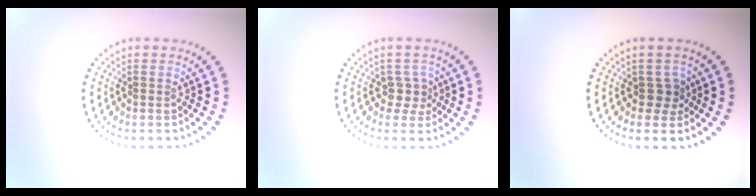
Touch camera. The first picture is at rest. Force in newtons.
{"total": 1.6, "press": 1.2, "slide": 1.1}
{"total": 1.6, "press": 1.3, "slide": 1.0}